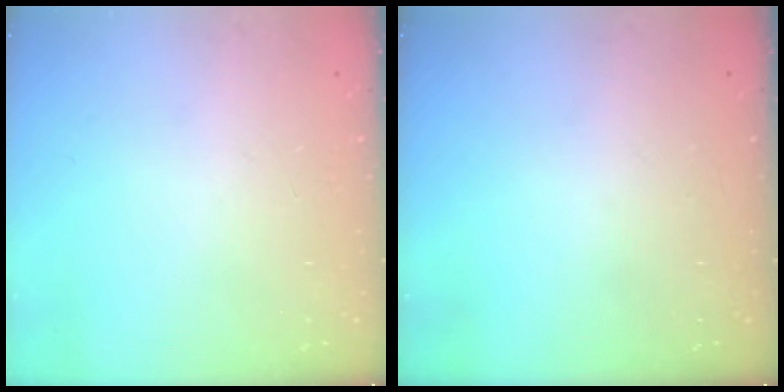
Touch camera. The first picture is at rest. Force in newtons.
{"total": 0.0}